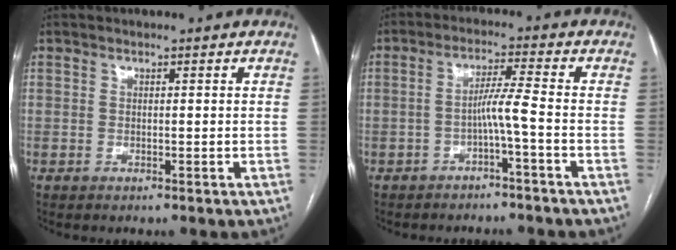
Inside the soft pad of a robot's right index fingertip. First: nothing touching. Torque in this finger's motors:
{"motor_torque": [0.65, -0.32, 0.30, 0.07]}